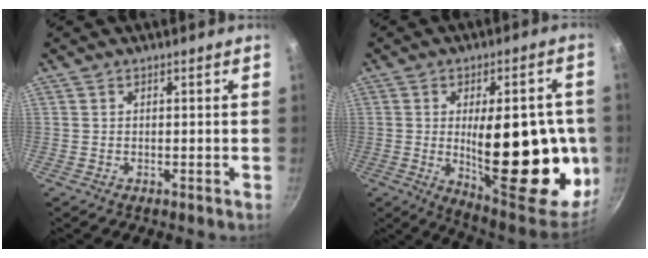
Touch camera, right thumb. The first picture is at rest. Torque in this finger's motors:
{"motor_torque": [-0.36, 2.47, 2.74, -0.02, 0.46]}